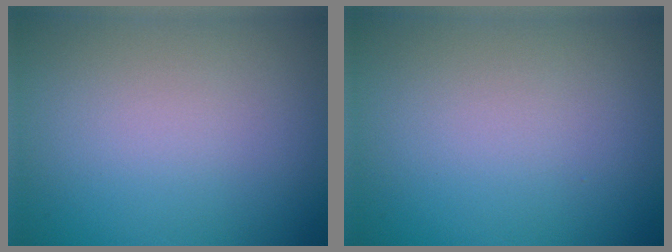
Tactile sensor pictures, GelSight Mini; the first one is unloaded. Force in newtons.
{"total": 0.0}